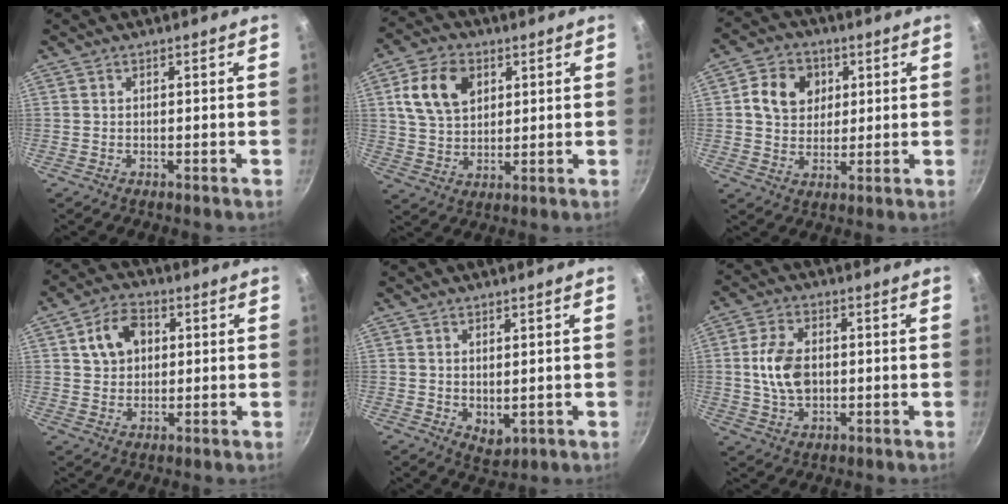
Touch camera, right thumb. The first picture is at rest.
{"total": 11.4, "force": [4.0, 7.9, 7.2], "torque": [-0.113, -0.003, 0.075]}
{"total": 9.8, "force": [2.4, 8.0, 5.1], "torque": [-0.055, -0.003, 0.039]}
{"total": 8.2, "force": [2.3, 6.0, 5.1], "torque": [-0.067, 0.003, 0.037]}
{"total": 3.3, "force": [0.1, 2.0, 2.6], "torque": [-0.036, -0.009, 0.016]}
{"total": 7.7, "force": [0.2, 5.1, 5.7], "torque": [-0.100, 0.004, 0.006]}